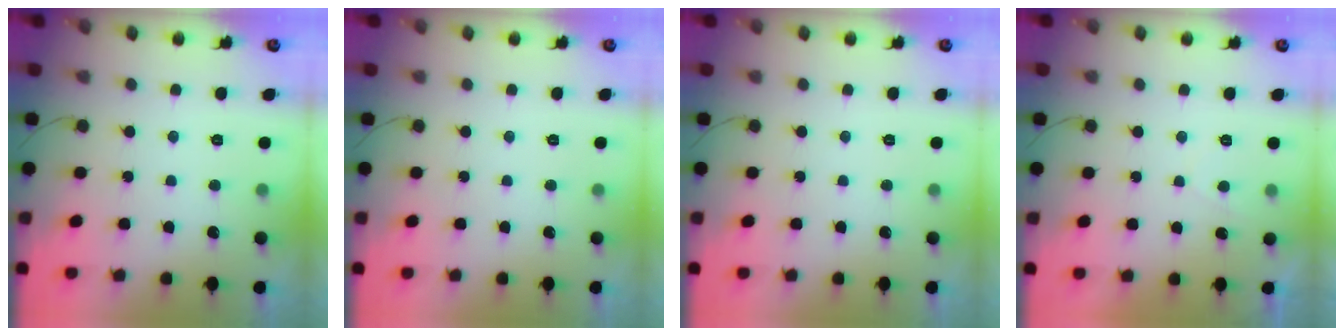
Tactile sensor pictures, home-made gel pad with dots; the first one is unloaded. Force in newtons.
{"total": 0.0}
{"total": 0.0}
{"total": 0.8, "press": 0.6, "slide": 0.6}